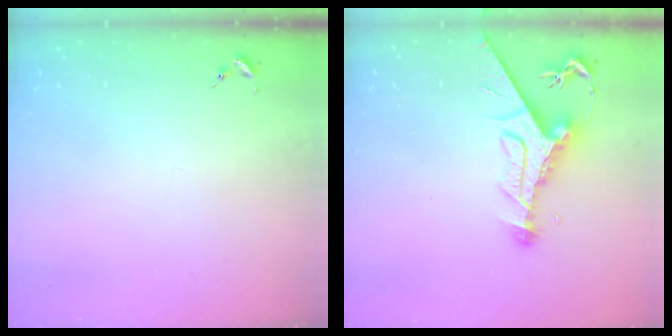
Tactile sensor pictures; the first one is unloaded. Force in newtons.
{"total": 11.6, "press": 11.5, "slide": 0.8}